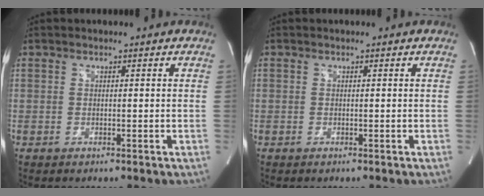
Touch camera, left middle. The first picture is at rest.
{"total": 0.0}